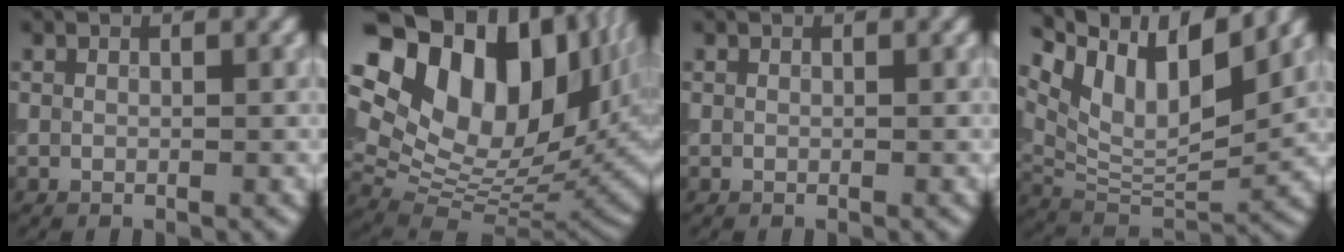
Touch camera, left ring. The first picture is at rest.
{"total": 21.7, "force": [8.4, 14.8, 13.4], "torque": [-0.251, 0.054, 0.161]}
{"total": 0.0}
{"total": 11.0, "force": [6.2, 4.3, 8.0], "torque": [-0.143, 0.005, 0.115]}